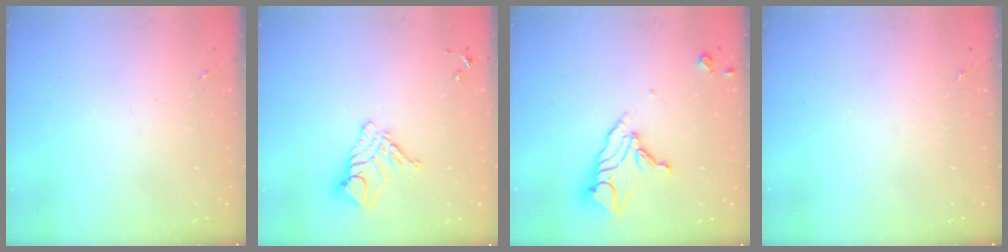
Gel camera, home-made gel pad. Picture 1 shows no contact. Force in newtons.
{"total": 10.7, "press": 10.6, "slide": 1.1}
{"total": 12.2, "press": 12.1, "slide": 1.2}
{"total": 0.0}